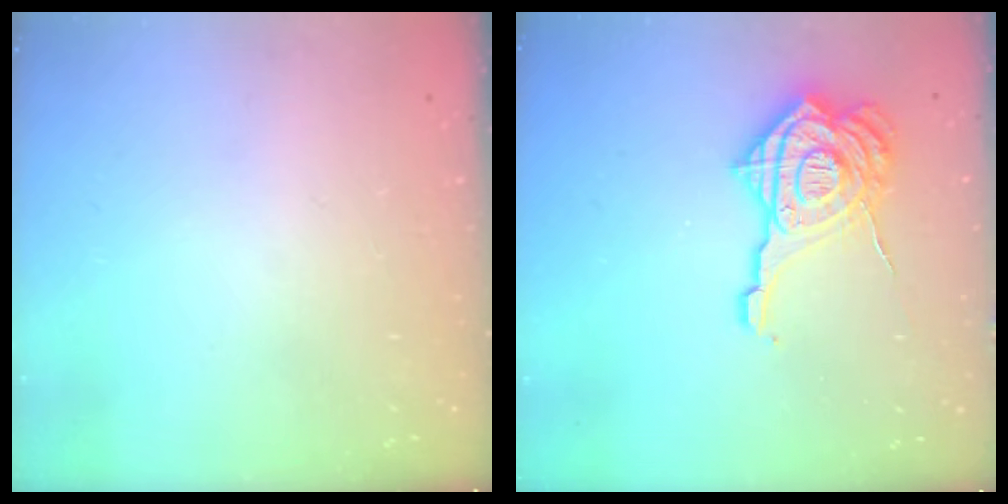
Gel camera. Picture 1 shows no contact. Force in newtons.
{"total": 18.9, "press": 18.8, "slide": 1.9}